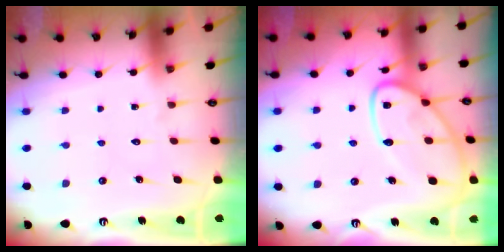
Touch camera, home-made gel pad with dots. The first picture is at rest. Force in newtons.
{"total": 15.2, "press": 15.1, "slide": 1.0}